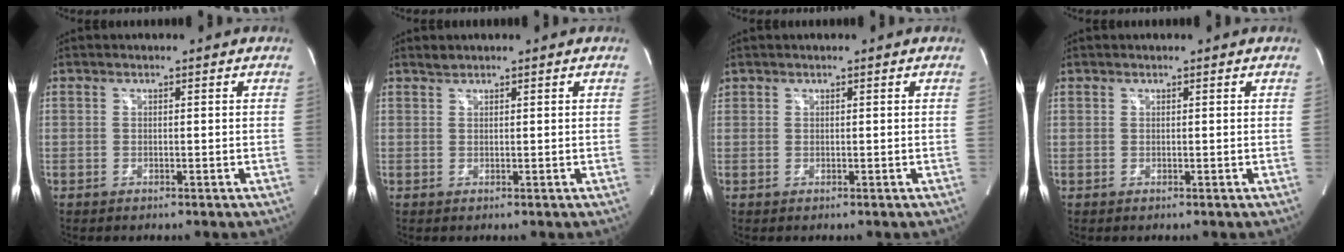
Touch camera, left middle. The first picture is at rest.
{"total": 0.8, "force": [0.8, 0.0, 0.1], "torque": [-0.009, 0.002, 0.020]}
{"total": 0.5, "force": [0.4, 0.3, 0.0], "torque": [-0.004, 0.009, 0.009]}
{"total": 0.0}